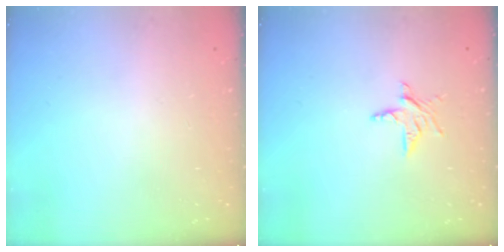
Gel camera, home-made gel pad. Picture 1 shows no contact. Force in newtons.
{"total": 5.2, "press": 5.2, "slide": 0.3}